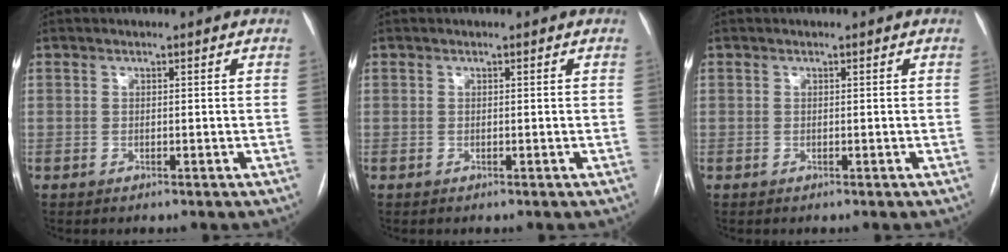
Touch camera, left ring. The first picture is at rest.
{"total": 0.0}
{"total": 0.0}